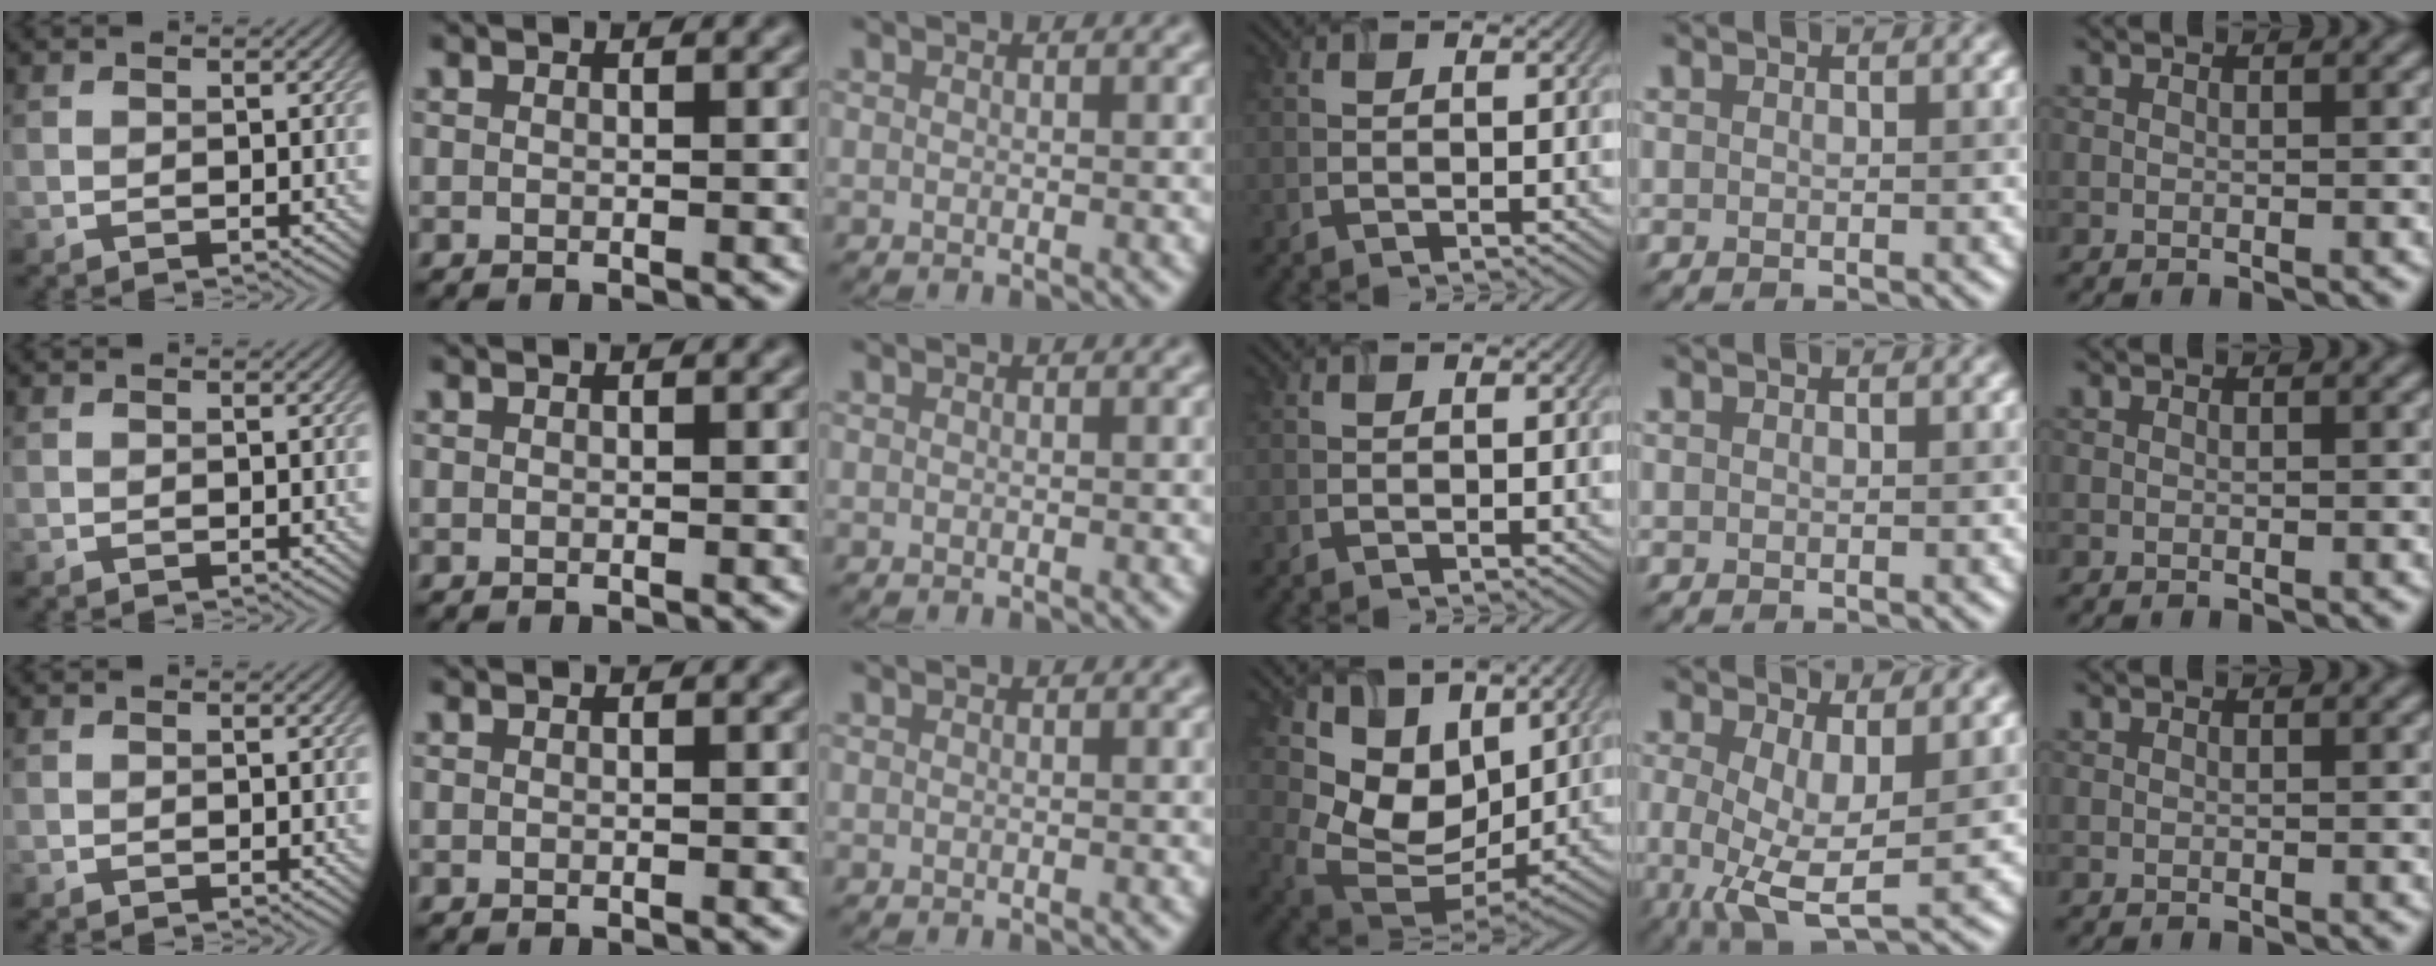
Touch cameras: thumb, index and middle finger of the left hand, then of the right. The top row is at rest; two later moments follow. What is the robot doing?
{"motion": "insert", "object": "airpods case & airpods"}